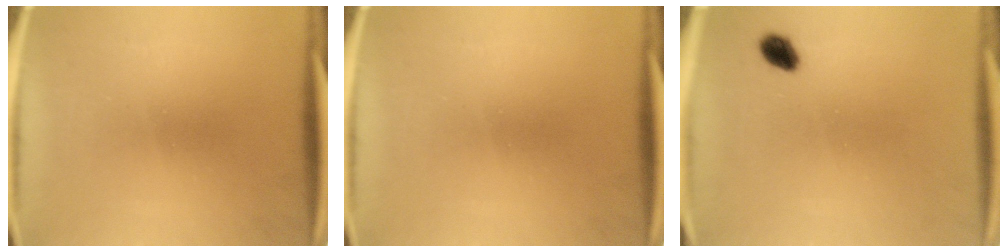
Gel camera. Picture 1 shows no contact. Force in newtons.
{"total": 0.0}
{"total": 2.8}